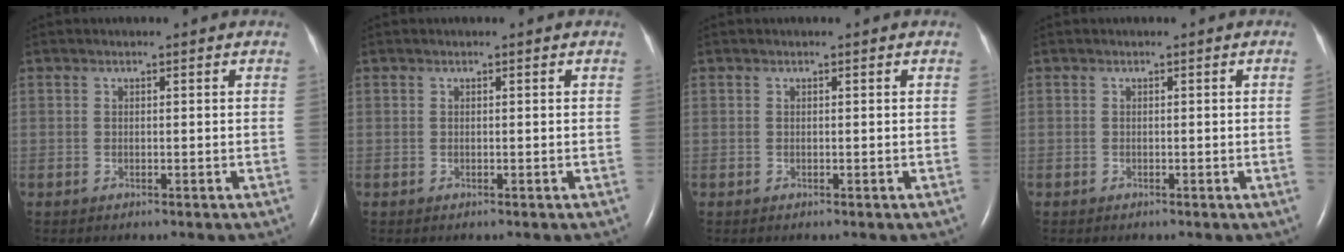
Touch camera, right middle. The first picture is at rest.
{"total": 0.0}
{"total": 0.0}
{"total": 1.0, "force": [-0.1, -0.4, 0.8], "torque": [-0.006, 0.001, -0.004]}